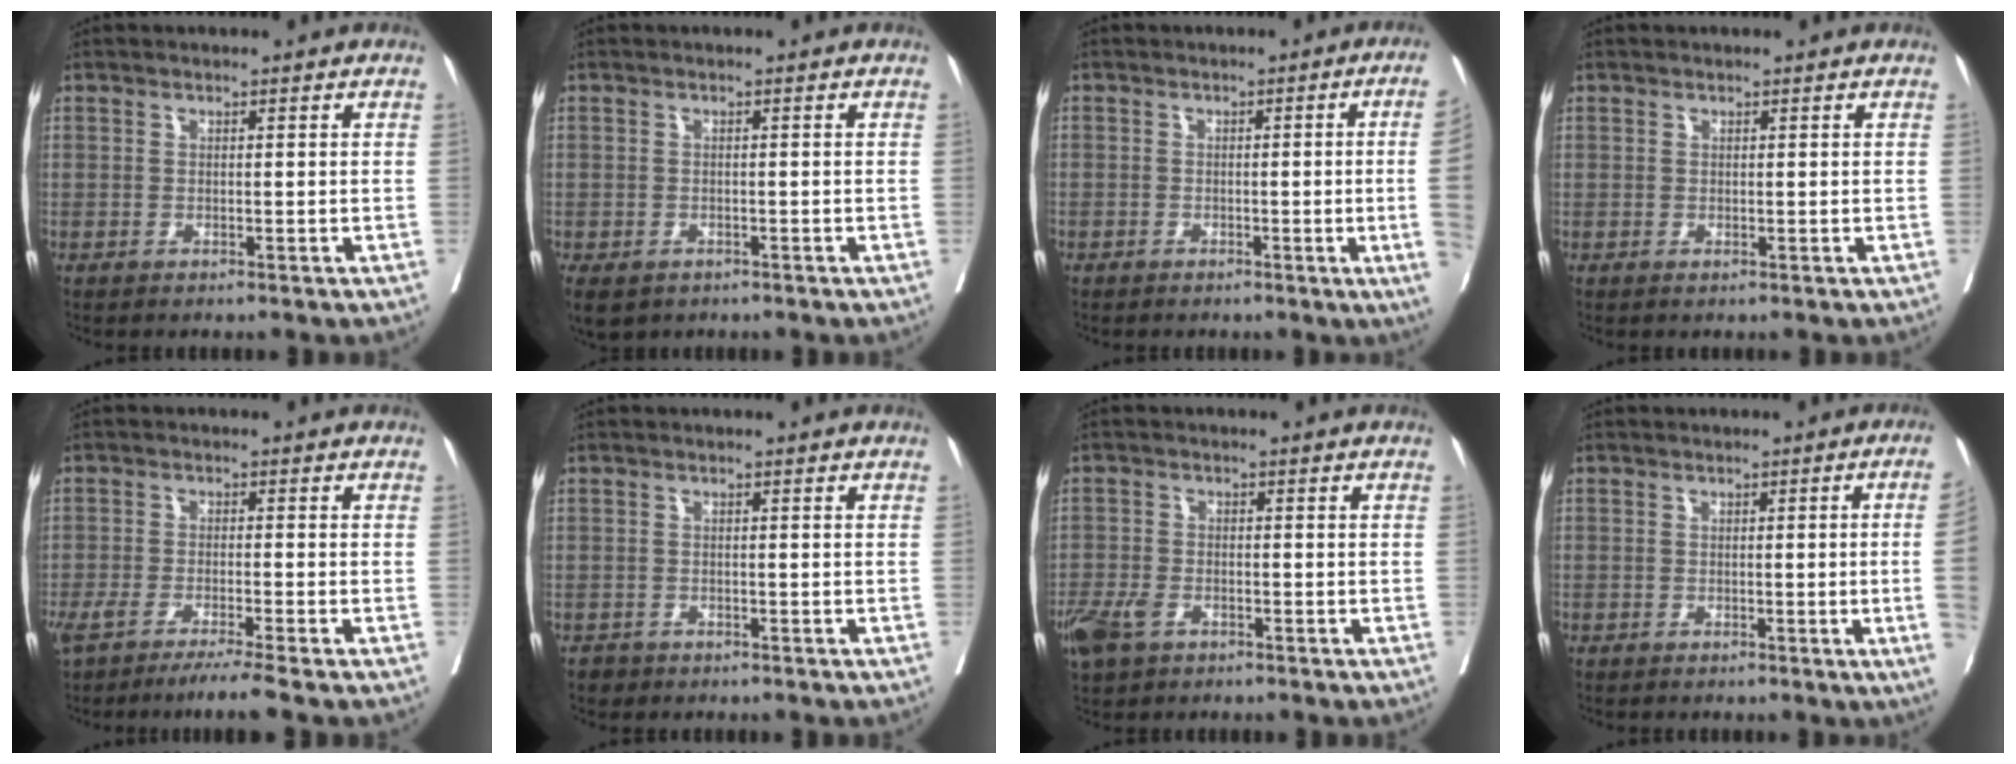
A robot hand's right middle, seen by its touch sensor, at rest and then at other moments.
{"total": 7.9, "force": [-4.5, 5.5, 3.4], "torque": [-0.090, -0.014, -0.059]}
{"total": 7.0, "force": [-1.1, -2.0, 6.6], "torque": [-0.063, -0.014, -0.019]}
{"total": 0.0}
{"total": 6.9, "force": [-5.4, -1.0, 4.0], "torque": [-0.055, -0.018, -0.089]}
{"total": 1.4, "force": [-1.0, 0.9, 0.0], "torque": [-0.005, 0.002, -0.017]}
{"total": 5.5, "force": [-3.3, 3.1, 3.2], "torque": [-0.068, -0.005, -0.062]}
{"total": 5.1, "force": [-0.8, -1.6, 4.8], "torque": [-0.049, -0.011, -0.010]}